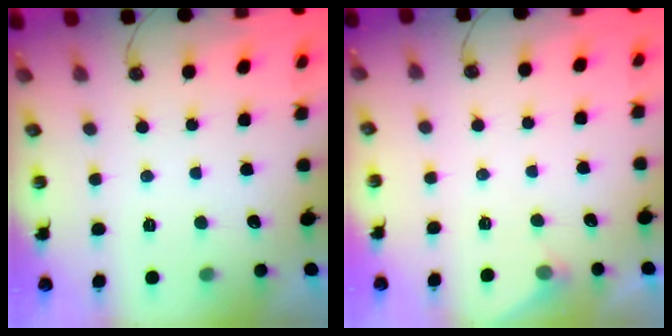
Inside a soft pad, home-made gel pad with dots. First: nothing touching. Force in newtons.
{"total": 3.3, "press": 3.3, "slide": 0.5}